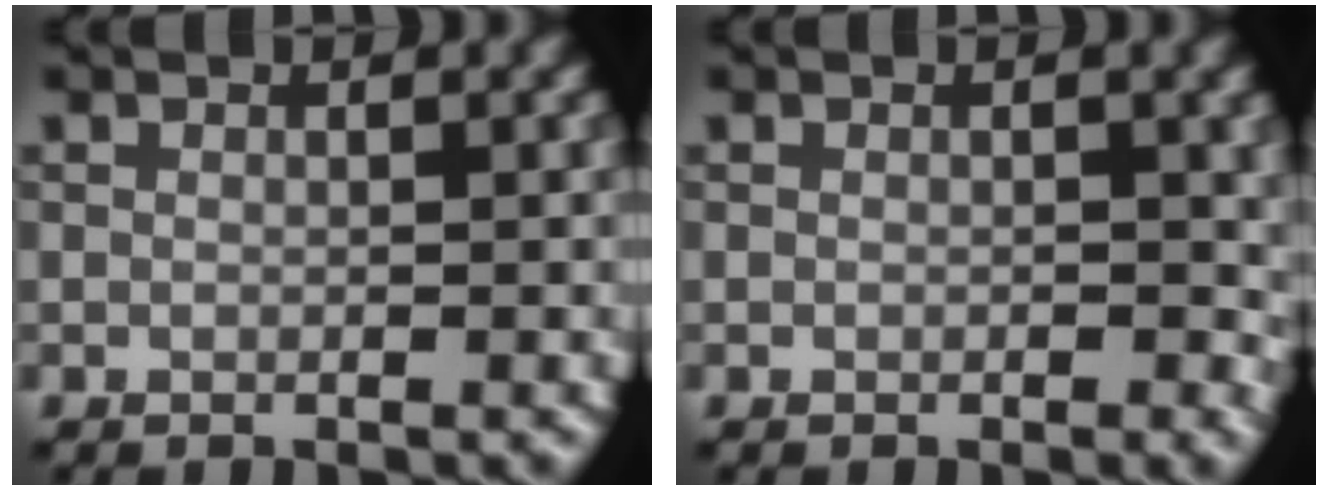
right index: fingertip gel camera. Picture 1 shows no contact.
{"total": 1.6, "force": [-0.1, 0.9, 1.3], "torque": [-0.016, -0.003, -0.002]}